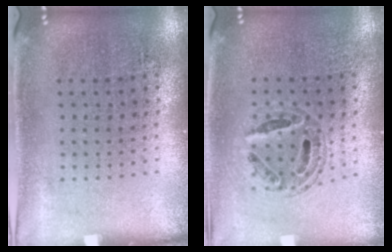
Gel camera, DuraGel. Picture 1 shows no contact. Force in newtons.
{"total": 0.6, "press": 0.6, "slide": 0.2}